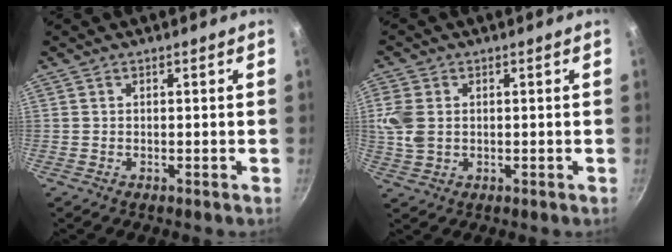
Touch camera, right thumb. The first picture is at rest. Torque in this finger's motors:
{"motor_torque": [0.31, 1.25, 0.94, 0.48, 0.11]}